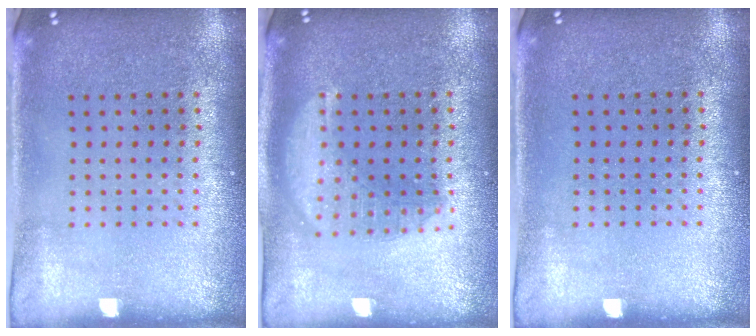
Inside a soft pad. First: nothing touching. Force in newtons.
{"total": 1.8, "press": 1.8, "slide": 0.2}
{"total": 0.0}